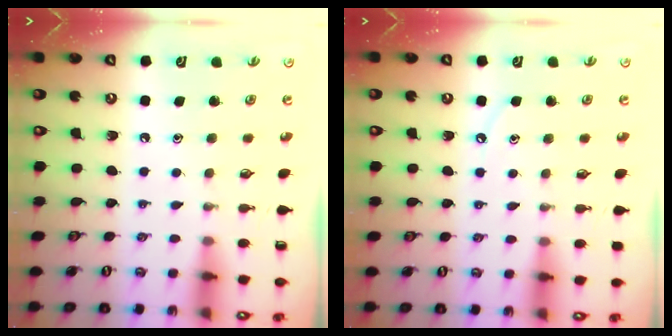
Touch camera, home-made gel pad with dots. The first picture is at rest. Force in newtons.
{"total": 3.2, "press": 3.2, "slide": 0.4}